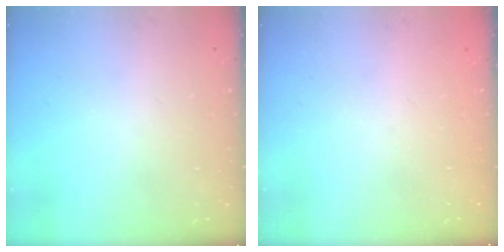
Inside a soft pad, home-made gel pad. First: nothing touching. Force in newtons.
{"total": 0.0}